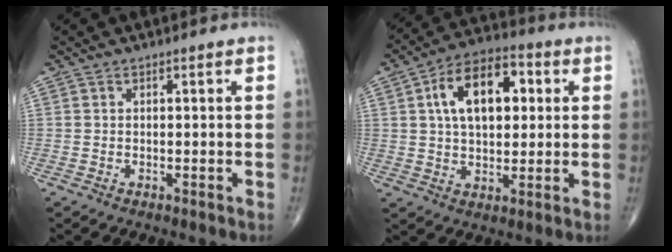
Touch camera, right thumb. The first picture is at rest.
{"total": 14.8, "force": [3.4, 8.5, 11.6], "torque": [-0.167, 0.014, 0.050]}